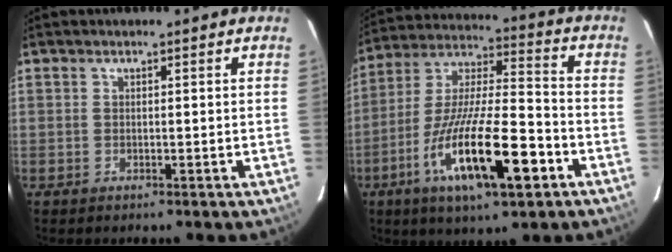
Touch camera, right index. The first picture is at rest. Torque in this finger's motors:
{"motor_torque": [1.18, -0.96, 1.05, 0.21]}